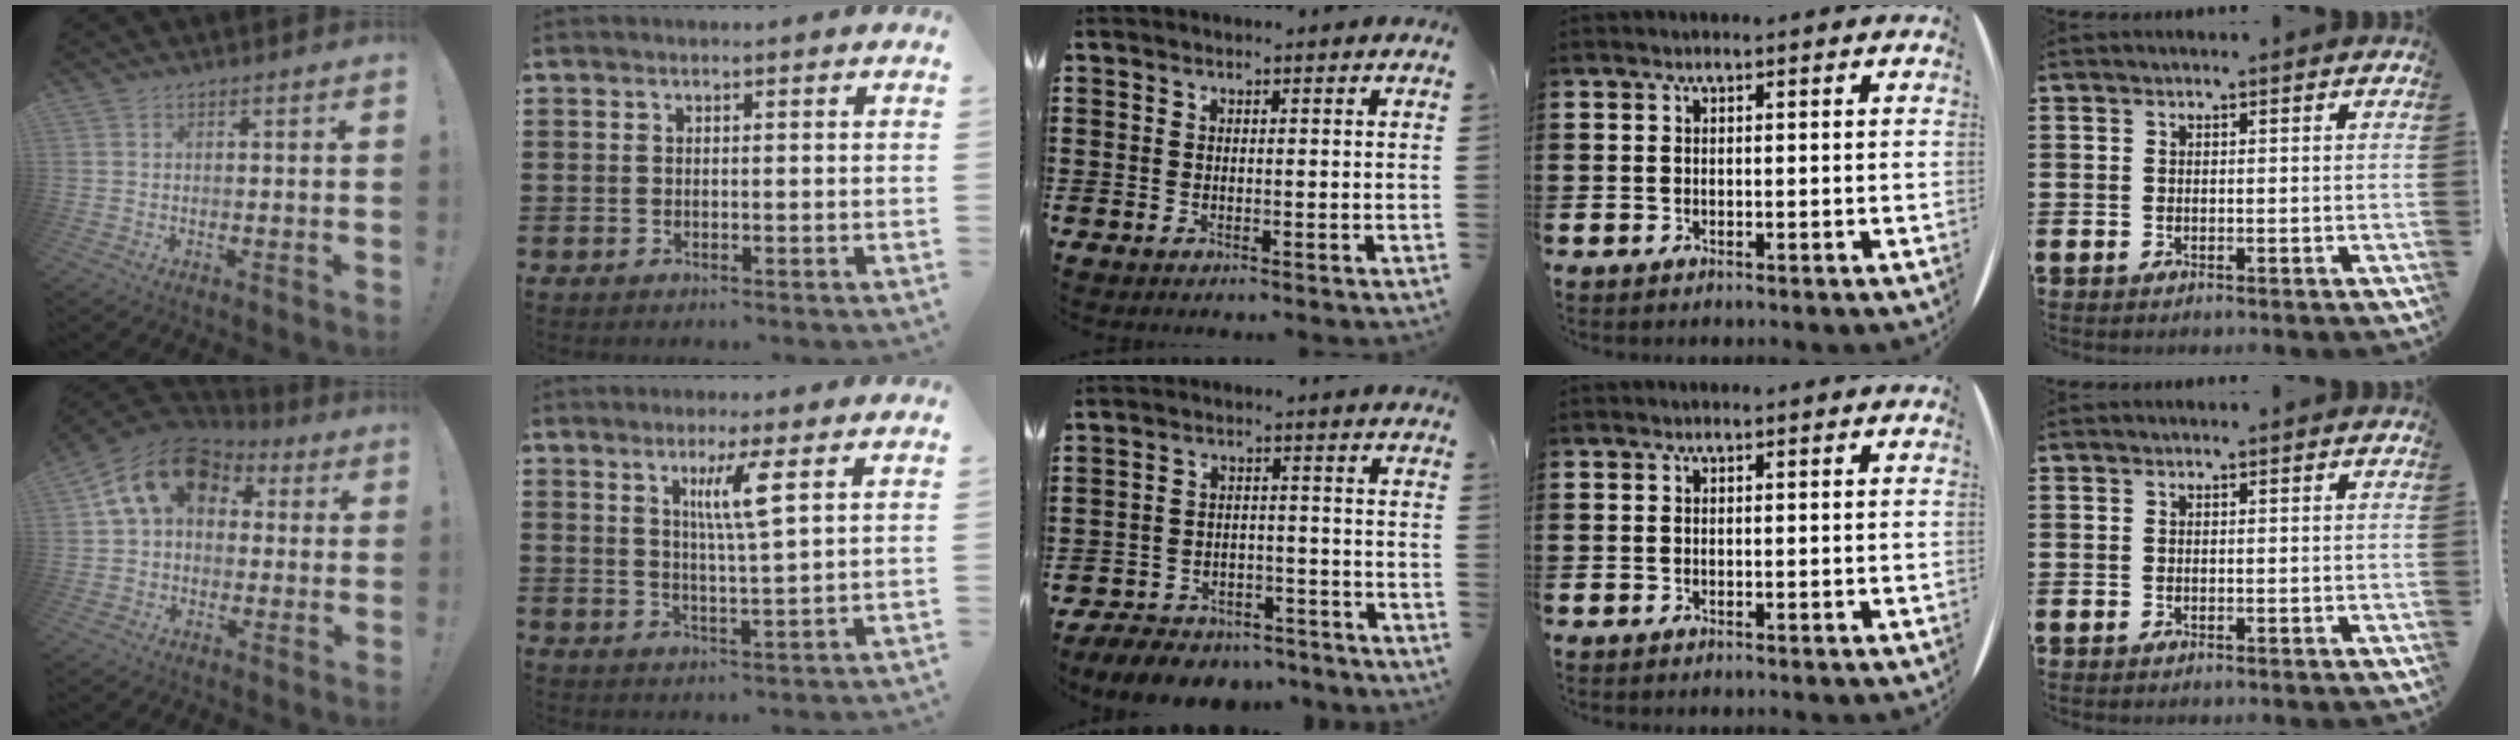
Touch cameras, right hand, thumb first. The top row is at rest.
{"thumb": {"total": 16.1, "force": [5.1, 11.0, 10.6], "torque": [-0.183, -0.002, 0.091]}, "index": {"total": 5.5, "force": [2.5, 0.1, 5.0], "torque": [-0.095, -0.003, 0.035]}, "middle": {"total": 5.9, "force": [-5.7, 1.4, 0.5], "torque": [-0.016, 0.011, -0.116]}}